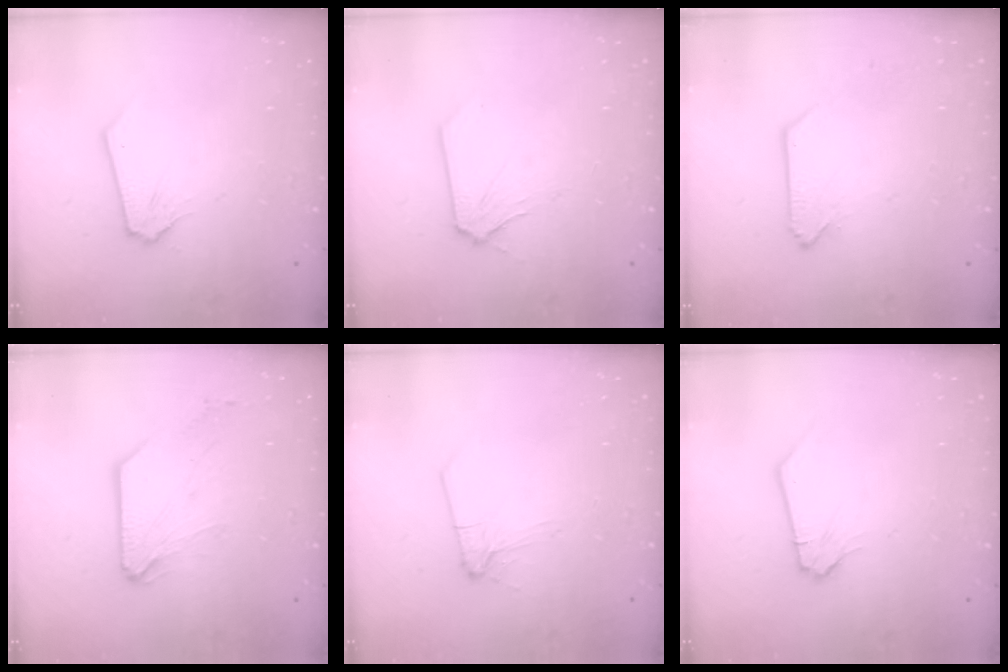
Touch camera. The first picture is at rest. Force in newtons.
{"total": 3.1, "press": 3.0, "slide": 0.6}
{"total": 0.0}
{"total": 1.3, "press": 1.3, "slide": 0.3}
{"total": 2.9, "press": 2.9, "slide": 0.4}
{"total": 0.0}